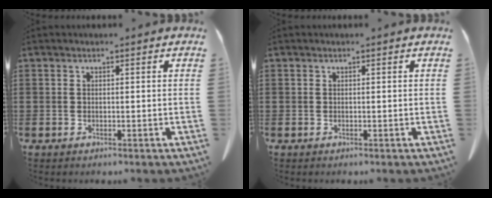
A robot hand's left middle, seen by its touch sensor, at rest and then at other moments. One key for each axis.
{"total": 0.0}